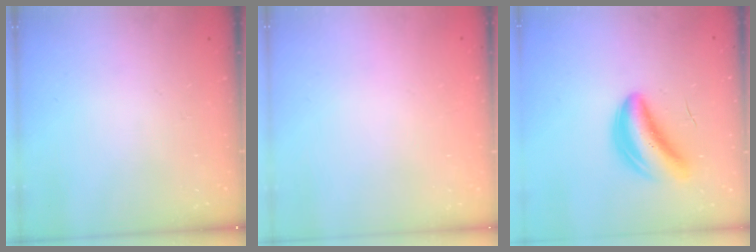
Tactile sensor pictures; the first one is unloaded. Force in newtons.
{"total": 2.0, "press": 2.0, "slide": 0.1}
{"total": 6.2, "press": 5.8, "slide": 2.0}